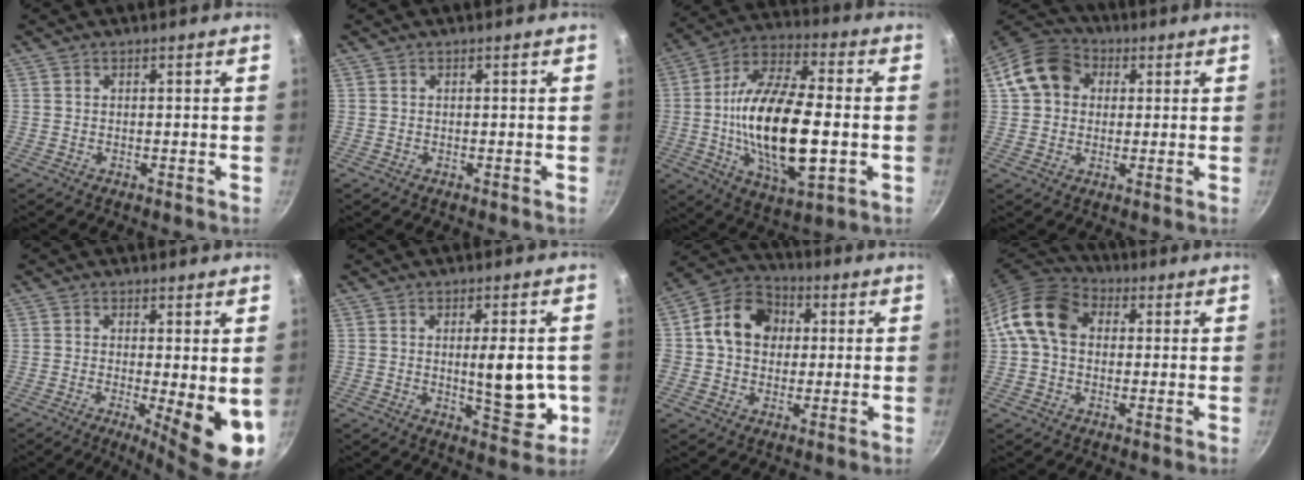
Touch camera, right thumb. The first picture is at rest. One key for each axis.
{"total": 0.0}
{"total": 23.3, "fx": -2.5, "fy": 9.9, "fz": 20.9, "tx": -0.382, "ty": 0.013, "tz": -0.049}
{"total": 11.2, "fx": 2.5, "fy": 9.1, "fz": 5.9, "tx": -0.080, "ty": 0.022, "tz": 0.025}
{"total": 10.5, "fx": -1.2, "fy": 2.7, "fz": 10.1, "tx": -0.124, "ty": -0.019, "tz": -0.009}
{"total": 10.3, "fx": -0.6, "fy": 3.7, "fz": 9.6, "tx": -0.126, "ty": -0.017, "tz": -0.004}
{"total": 12.1, "fx": 1.8, "fy": 9.9, "fz": 6.7, "tx": -0.081, "ty": 0.019, "tz": 0.008}
{"total": 11.7, "fx": 1.7, "fy": 8.9, "fz": 7.5, "tx": -0.112, "ty": 0.023, "tz": 0.009}